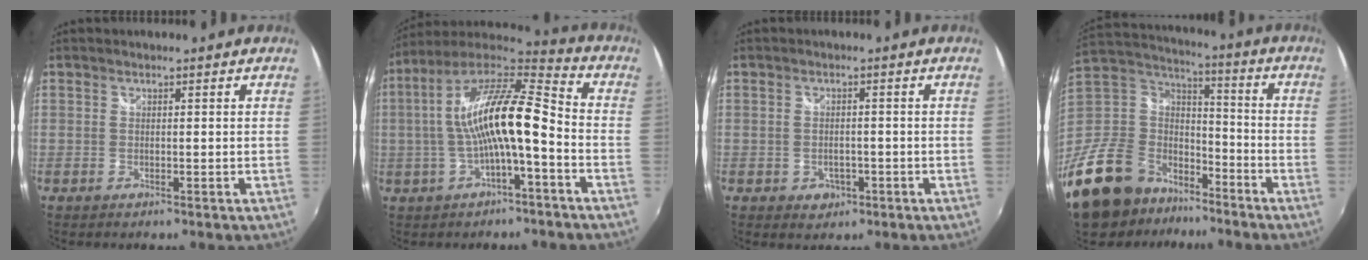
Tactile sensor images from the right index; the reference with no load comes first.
{"total": 15.8, "force": [-2.1, 3.3, 15.3], "torque": [-0.282, 0.019, -0.037]}
{"total": 3.7, "force": [-1.2, 3.0, 1.8], "torque": [-0.038, 0.000, -0.011]}
{"total": 24.4, "force": [-15.6, 15.3, 10.8], "torque": [-0.256, 0.027, -0.251]}